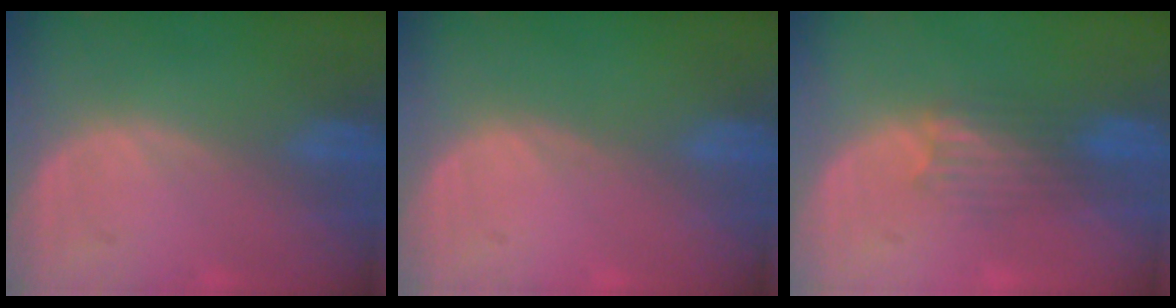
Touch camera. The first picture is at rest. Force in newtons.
{"total": 0.0}
{"total": 3.2, "press": 3.2, "slide": 0.2}